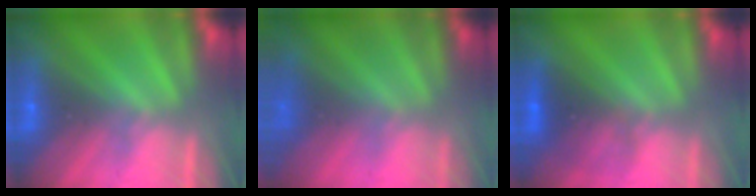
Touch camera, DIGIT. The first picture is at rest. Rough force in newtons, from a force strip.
{"total": 13.2}
{"total": 2.9}